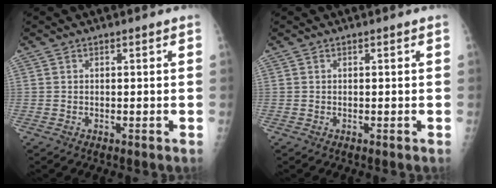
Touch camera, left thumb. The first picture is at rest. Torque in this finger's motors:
{"motor_torque": [-0.08, 0.08, -0.04, 0.03, 0.00]}